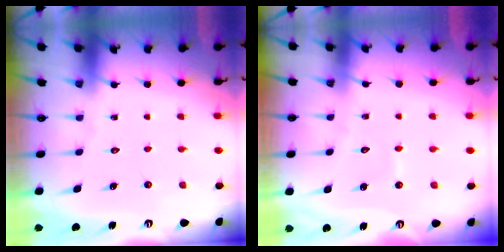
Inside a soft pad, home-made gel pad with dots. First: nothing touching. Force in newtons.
{"total": 2.6, "press": 2.6, "slide": 0.3}